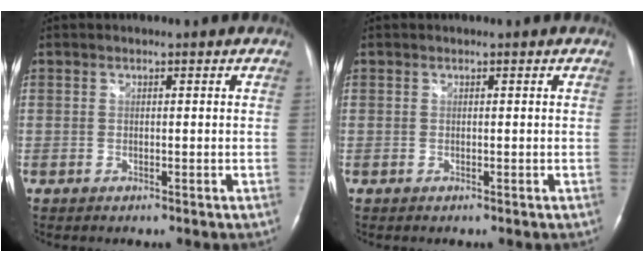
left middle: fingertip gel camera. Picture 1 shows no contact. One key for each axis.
{"total": 0.0}